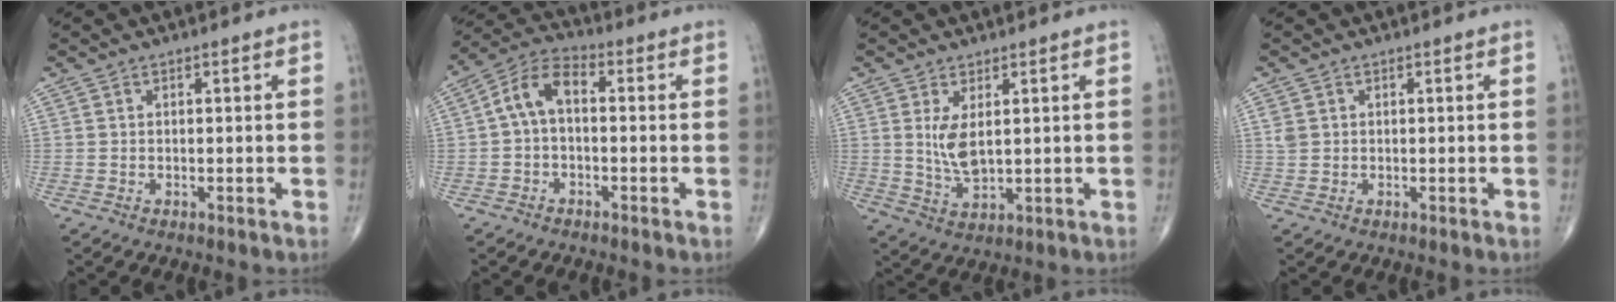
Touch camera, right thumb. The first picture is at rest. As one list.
[{"total": 7.5, "force": [-0.1, 4.2, 6.2], "torque": [-0.112, 0.030, -0.015]}, {"total": 5.6, "force": [1.3, 2.4, 4.8], "torque": [-0.093, -0.018, 0.036]}, {"total": 1.7, "force": [0.4, 1.4, 0.8], "torque": [-0.015, 0.002, 0.012]}]